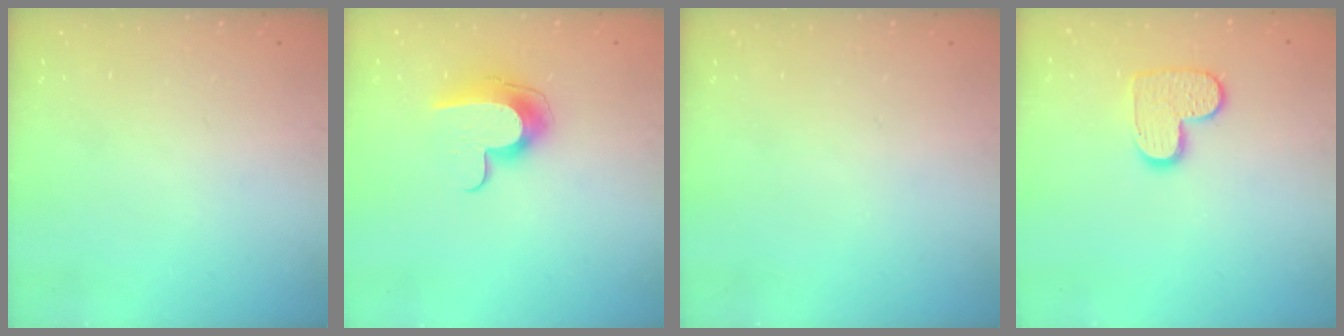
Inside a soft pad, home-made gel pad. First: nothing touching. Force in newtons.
{"total": 10.3, "press": 10.3, "slide": 0.1}
{"total": 0.0}
{"total": 10.4, "press": 10.4, "slide": 0.6}